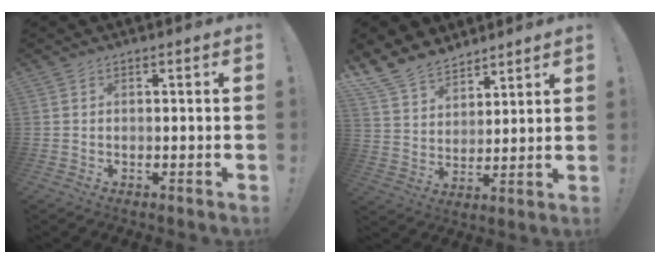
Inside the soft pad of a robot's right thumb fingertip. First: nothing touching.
{"total": 11.8, "force": [9.6, 6.3, 2.7], "torque": [-0.070, -0.069, 0.190]}